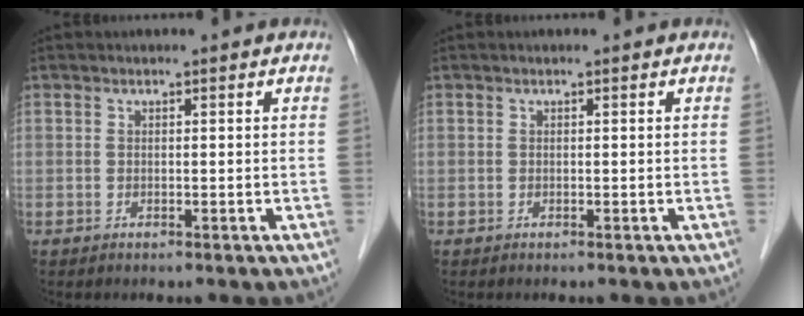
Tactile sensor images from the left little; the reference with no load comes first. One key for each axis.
{"total": 0.0}